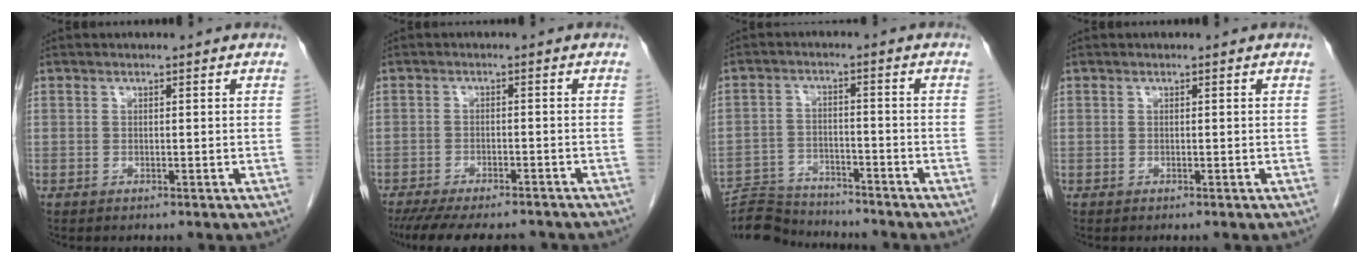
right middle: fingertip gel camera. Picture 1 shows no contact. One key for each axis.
{"total": 13.3, "fx": -11.7, "fy": 3.1, "fz": 5.7, "tx": -0.121, "ty": -0.016, "tz": -0.160}
{"total": 10.0, "fx": -9.9, "fy": 1.2, "fz": 1.1, "tx": -0.018, "ty": 0.007, "tz": -0.166}
{"total": 0.0}